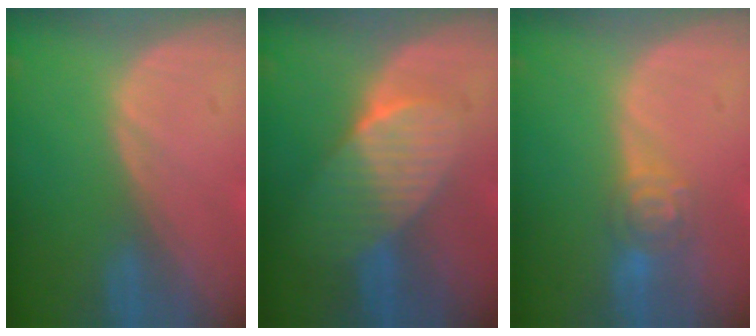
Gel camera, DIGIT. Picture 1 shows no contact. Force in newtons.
{"total": 7.7, "press": 6.9, "slide": 3.5}
{"total": 4.7, "press": 4.2, "slide": 2.2}